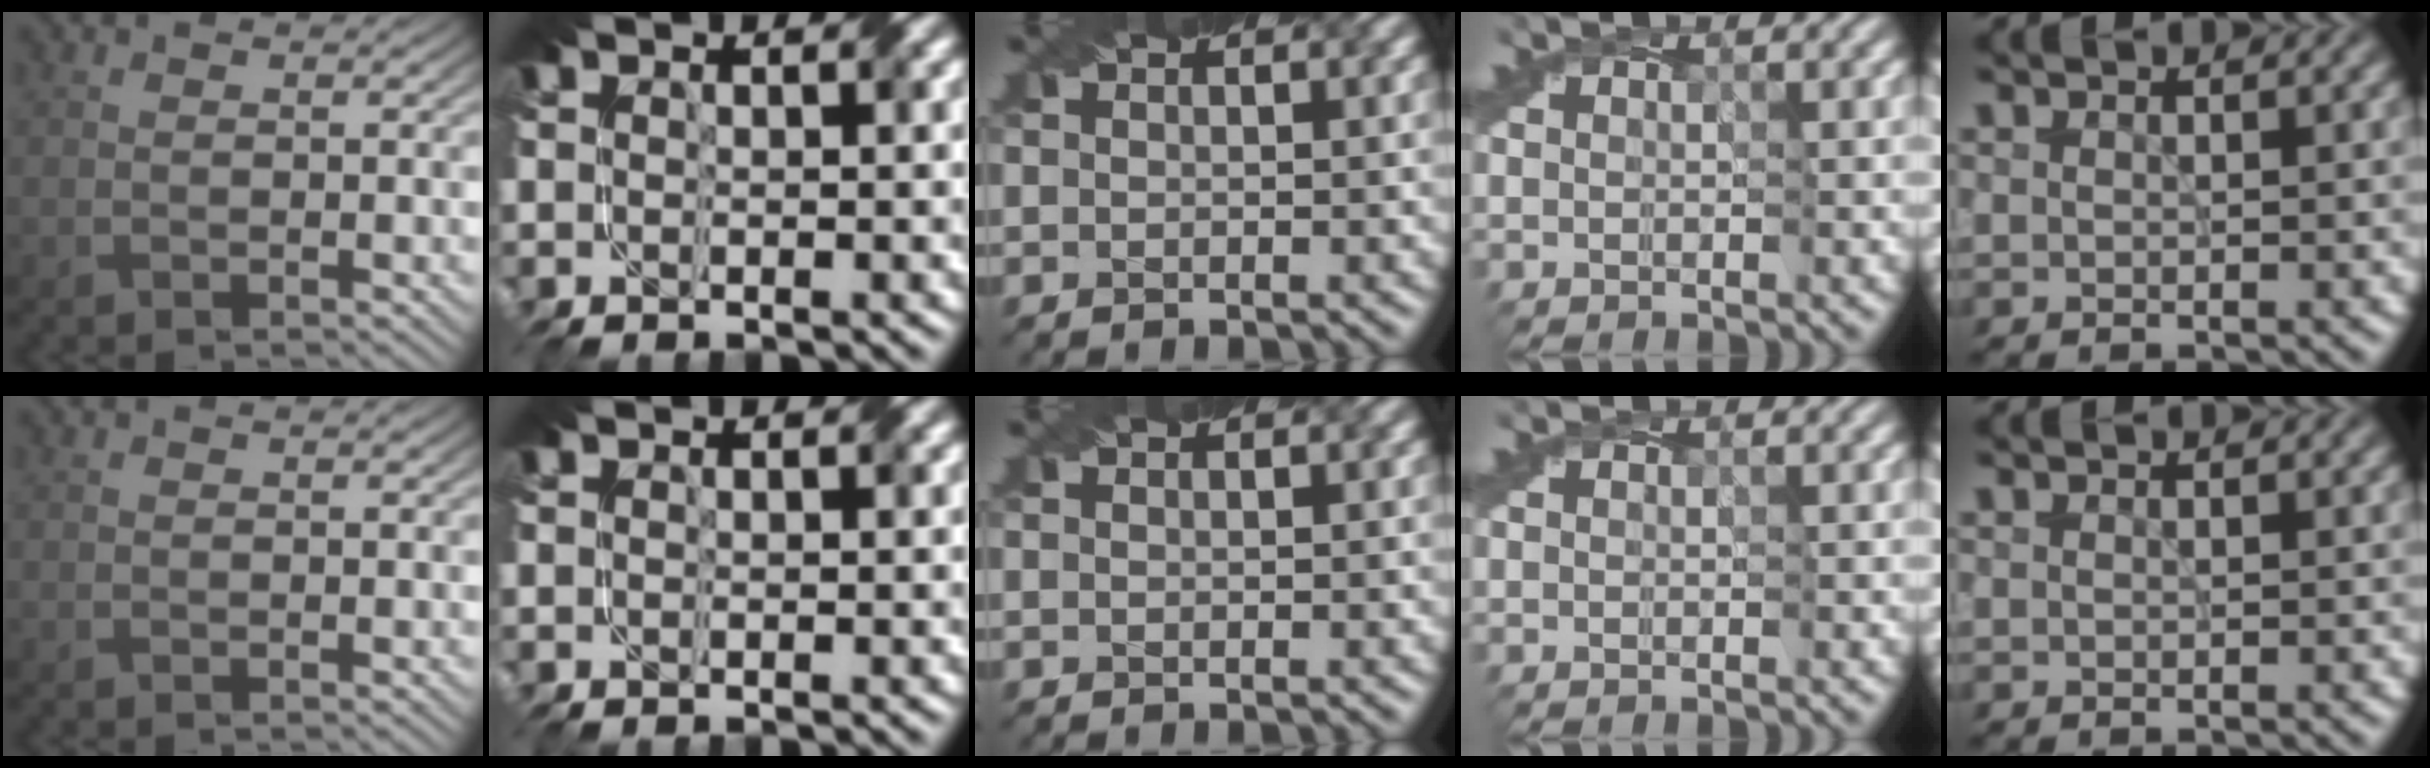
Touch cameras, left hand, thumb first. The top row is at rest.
{}